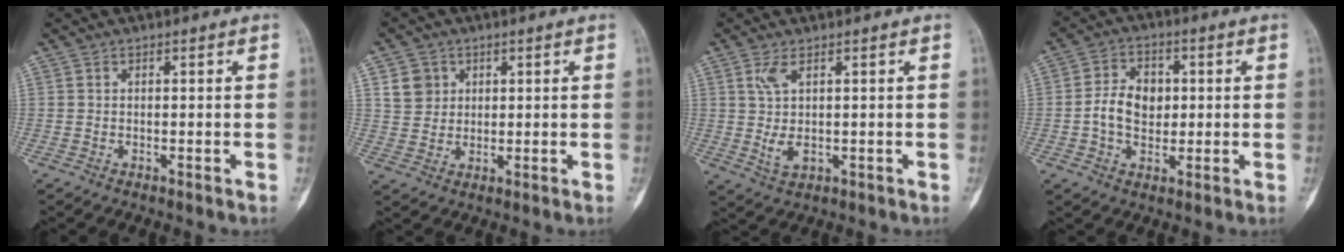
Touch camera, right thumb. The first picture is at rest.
{"total": 5.2, "force": [2.1, 4.5, 1.5], "torque": [-0.005, -0.009, 0.040]}
{"total": 4.8, "force": [1.0, 2.1, 4.2], "torque": [-0.089, -0.003, 0.028]}
{"total": 7.9, "force": [0.0, 5.8, 5.3], "torque": [-0.075, 0.012, -0.005]}